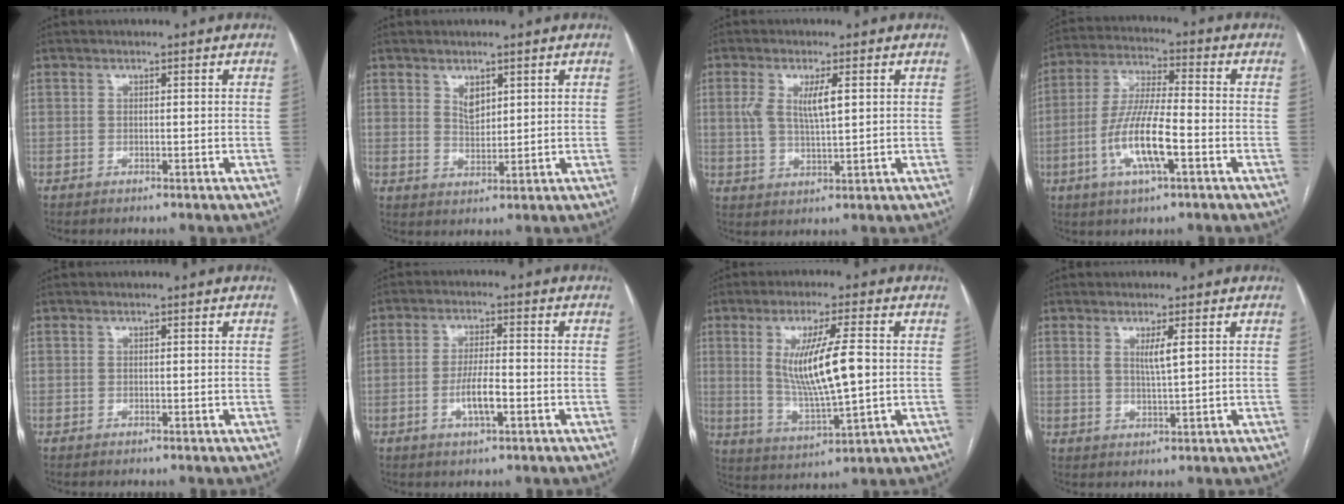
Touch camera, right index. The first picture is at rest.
{"total": 3.0, "force": [1.7, 1.6, 1.9], "torque": [-0.036, -0.003, 0.038]}
{"total": 5.7, "force": [1.5, 1.5, 5.3], "torque": [-0.108, 0.005, 0.033]}
{"total": 11.3, "force": [-3.7, 1.8, 10.6], "torque": [-0.214, -0.005, -0.070]}
{"total": 0.0}
{"total": 5.1, "force": [-1.7, 0.9, 4.7], "torque": [-0.090, -0.001, -0.030]}
{"total": 11.7, "force": [1.3, 1.2, 11.6], "torque": [-0.221, -0.009, 0.031]}
{"total": 3.2, "force": [1.2, 0.1, 3.0], "torque": [-0.058, -0.005, 0.022]}